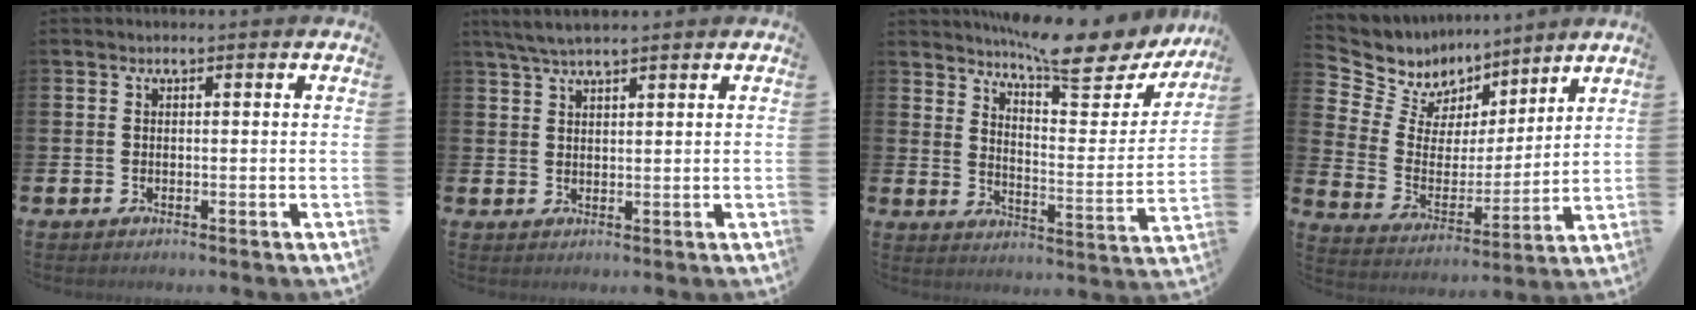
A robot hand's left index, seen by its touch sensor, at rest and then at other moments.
{"total": 3.9, "force": [3.3, 0.6, 1.9], "torque": [-0.051, 0.000, 0.062]}
{"total": 10.1, "force": [9.0, 1.5, 4.5], "torque": [-0.084, -0.056, 0.155]}
{"total": 8.1, "force": [7.1, 3.9, 0.0], "torque": [-0.057, -0.057, 0.131]}